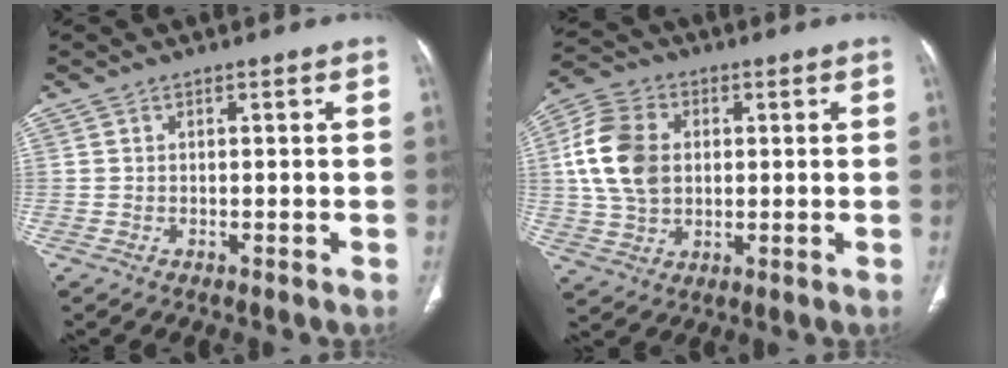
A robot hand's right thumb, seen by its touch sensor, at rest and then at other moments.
{"total": 12.8, "force": [1.8, 9.2, 8.6], "torque": [-0.160, 0.007, 0.031]}